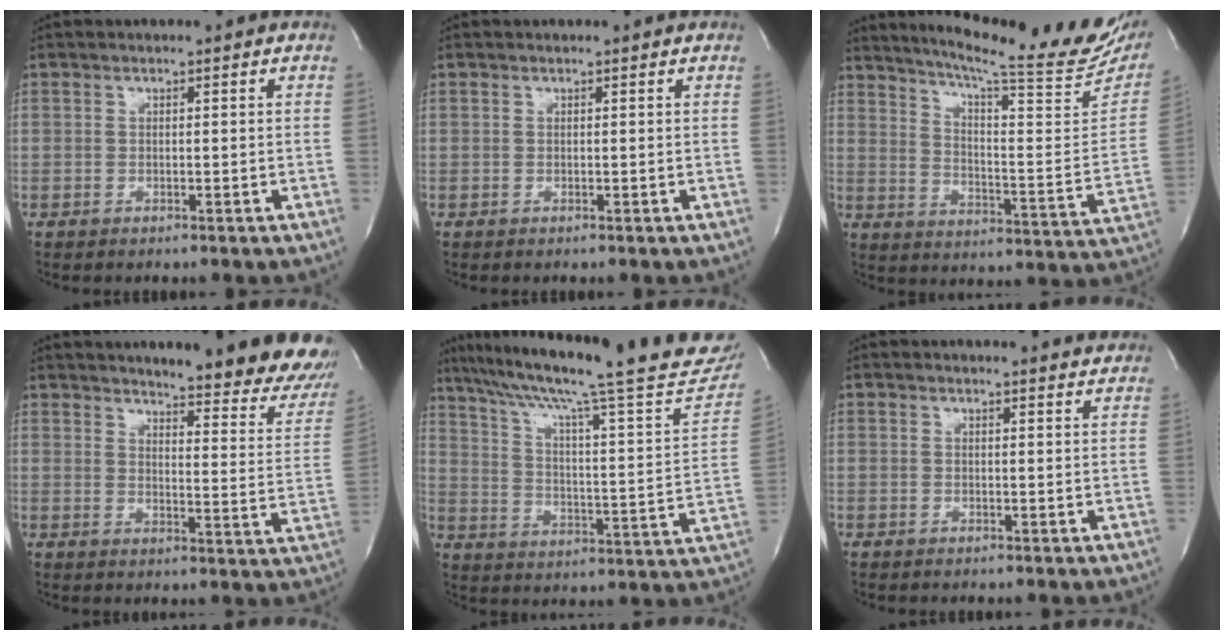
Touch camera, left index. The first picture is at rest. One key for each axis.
{"total": 0.0}
{"total": 24.9, "fx": 21.5, "fy": 1.1, "fz": 12.6, "tx": -0.195, "ty": -0.079, "tz": 0.279}
{"total": 22.4, "fx": 20.1, "fy": 3.0, "fz": 9.4, "tx": -0.115, "ty": -0.092, "tz": 0.225}
{"total": 30.4, "fx": 25.1, "fy": 2.4, "fz": 17.0, "tx": -0.260, "ty": -0.042, "tz": 0.330}
{"total": 4.6, "fx": 4.6, "fy": 0.4, "fz": 0.4, "tx": -0.008, "ty": -0.004, "tz": 0.036}